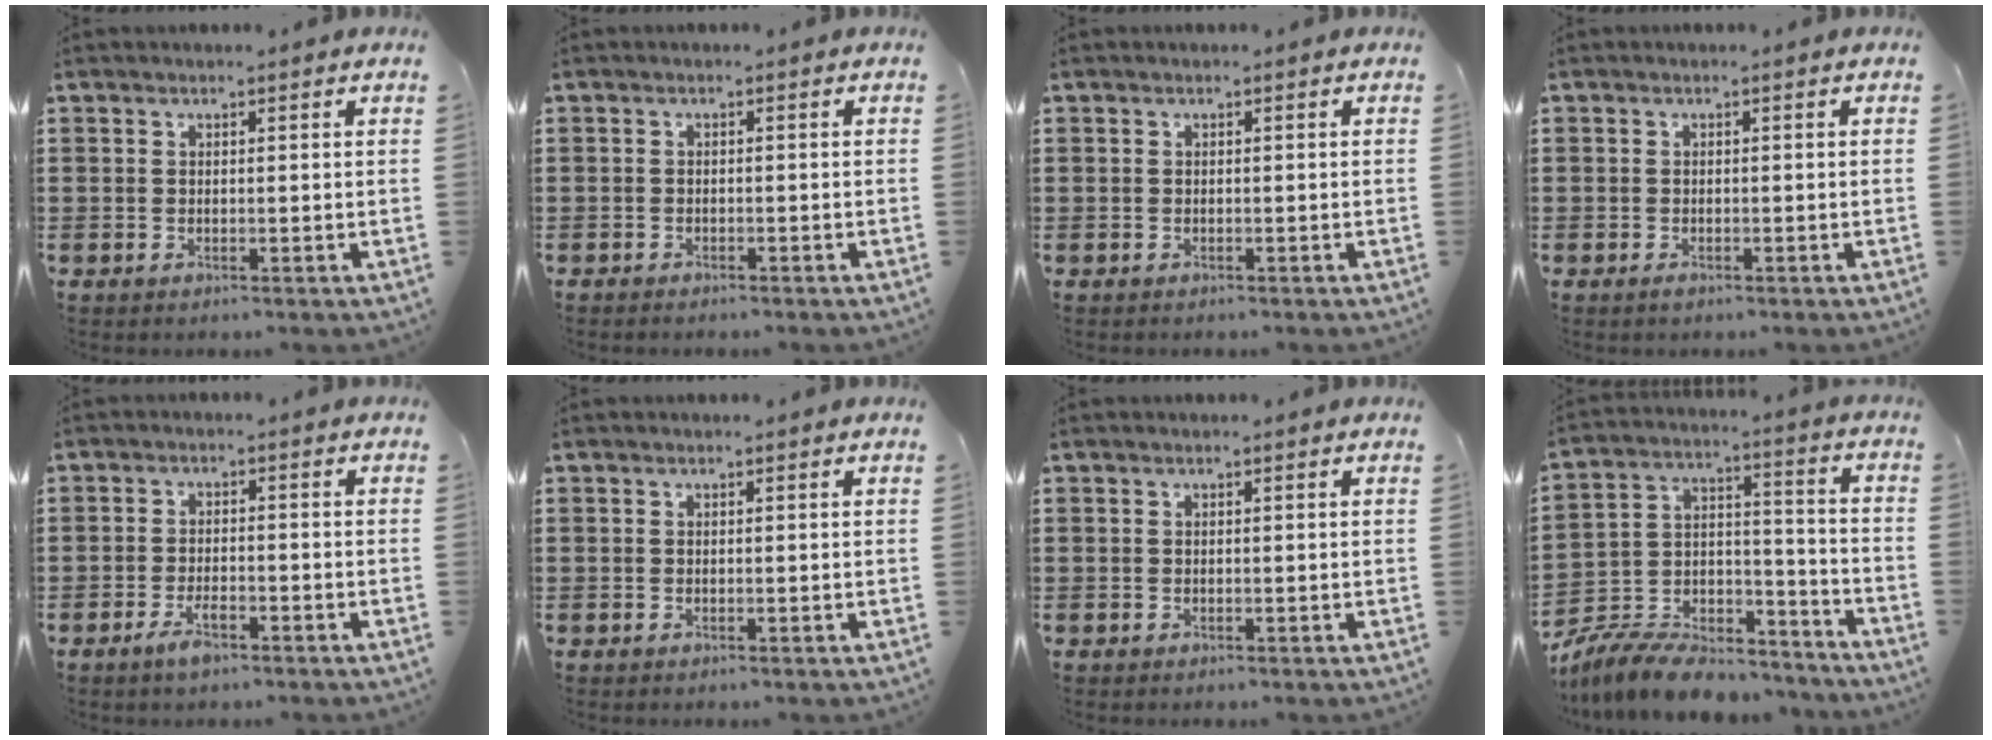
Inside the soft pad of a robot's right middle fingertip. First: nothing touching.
{"total": 0.9, "force": [-0.9, 0.3, 0.0], "torque": [-0.001, 0.003, -0.020]}
{"total": 0.5, "force": [-0.3, 0.4, 0.0], "torque": [0.000, 0.005, -0.008]}
{"total": 0.7, "force": [-0.6, 0.4, 0.2], "torque": [-0.003, 0.001, -0.012]}
{"total": 3.7, "force": [-2.3, 1.2, 2.7], "torque": [-0.058, -0.002, -0.045]}
{"total": 0.0}
{"total": 0.0}
{"total": 9.7, "force": [-9.1, 2.3, 2.5], "torque": [-0.045, 0.019, -0.181]}